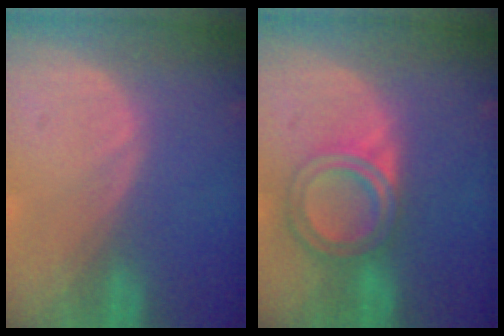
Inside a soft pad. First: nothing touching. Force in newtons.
{"total": 6.7, "press": 6.0, "slide": 3.1}